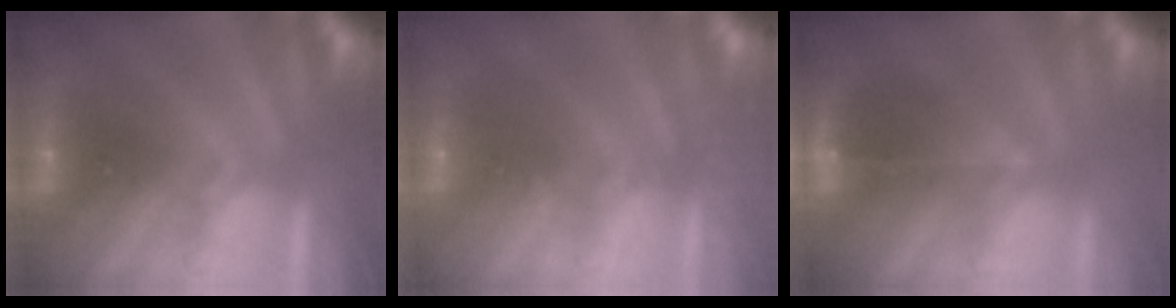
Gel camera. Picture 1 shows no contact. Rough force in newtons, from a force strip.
{"total": 2.1}
{"total": 5.8}